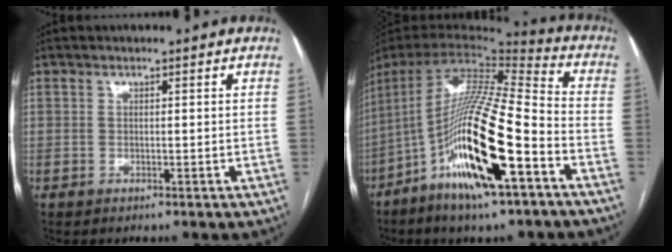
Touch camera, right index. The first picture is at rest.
{"total": 21.2, "force": [-8.9, 2.8, 19.1], "torque": [-0.372, -0.024, -0.161]}